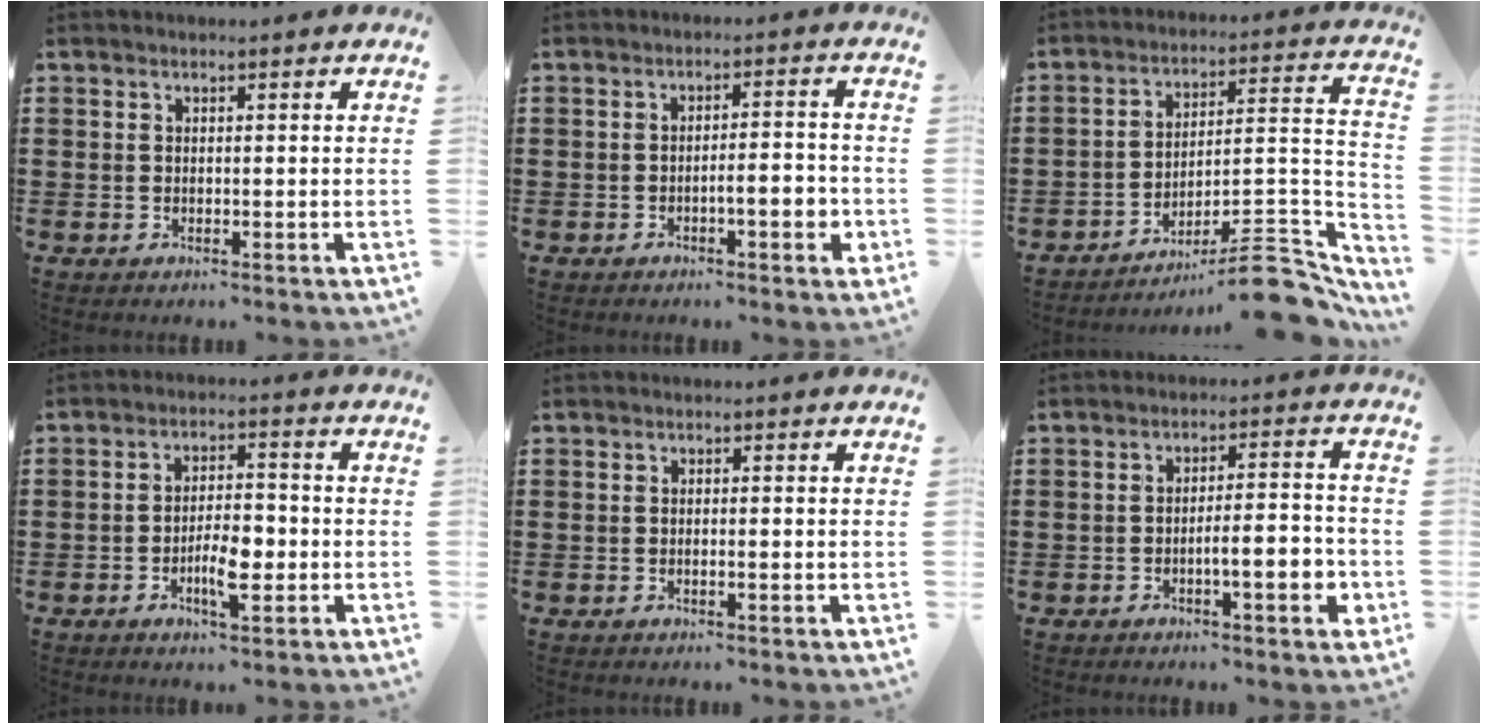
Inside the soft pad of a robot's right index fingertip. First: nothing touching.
{"total": 4.3, "force": [-1.8, 0.8, 3.8], "torque": [-0.054, -0.002, -0.034]}
{"total": 10.2, "force": [-8.3, 1.6, 5.8], "torque": [-0.071, 0.019, -0.160]}
{"total": 5.6, "force": [-1.8, 2.3, 4.8], "torque": [-0.088, 0.007, -0.033]}
{"total": 0.5, "force": [-0.2, 0.0, 0.4], "torque": [-0.008, -0.003, -0.004]}
{"total": 6.3, "force": [-2.3, 1.4, 5.7], "torque": [-0.086, -0.001, -0.041]}